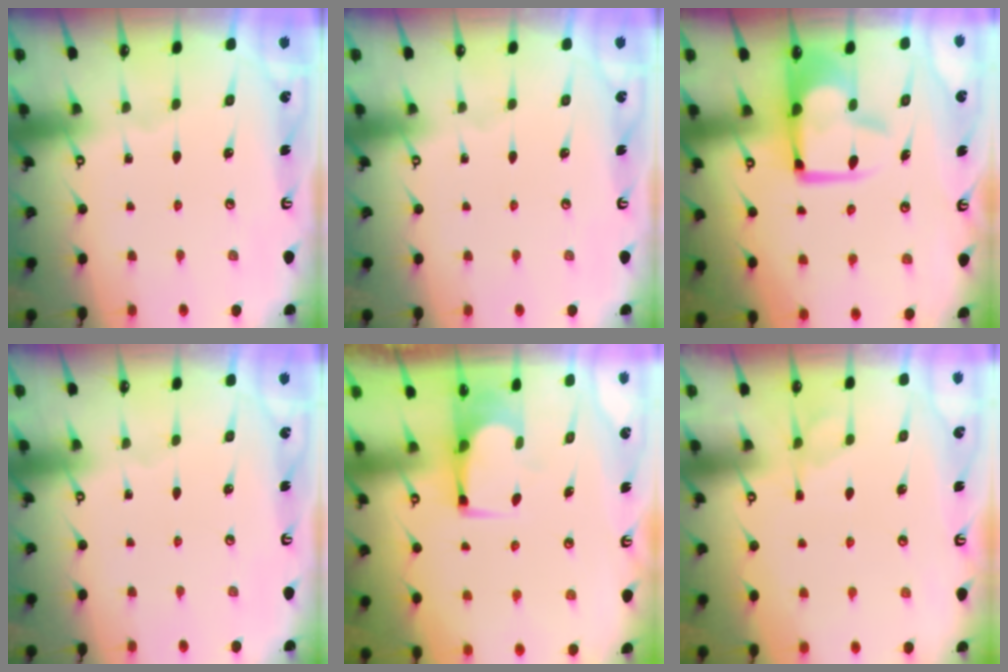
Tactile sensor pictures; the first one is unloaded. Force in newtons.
{"total": 0.0}
{"total": 10.7, "press": 10.5, "slide": 1.8}
{"total": 0.0}
{"total": 2.1, "press": 2.1, "slide": 0.1}
{"total": 2.6, "press": 2.3, "slide": 1.2}